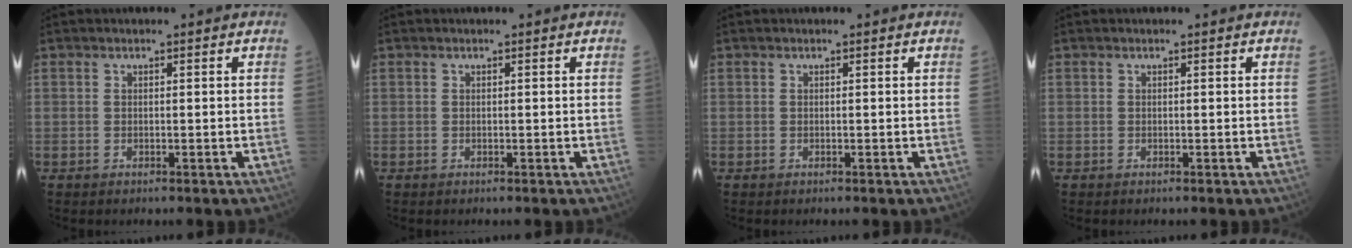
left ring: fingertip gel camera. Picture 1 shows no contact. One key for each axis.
{"total": 0.0}
{"total": 0.0}
{"total": 0.0}